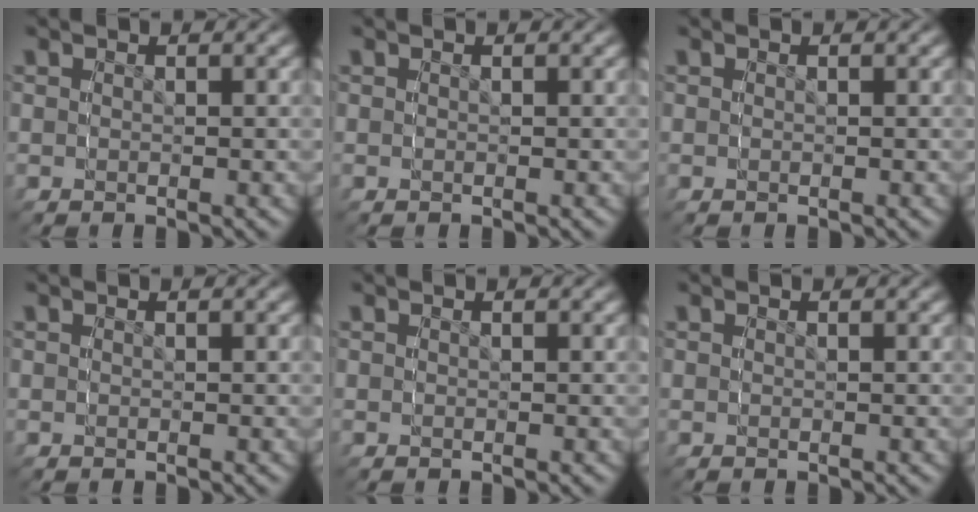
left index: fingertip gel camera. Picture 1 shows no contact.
{"total": 0.0}
{"total": 0.0}
{"total": 0.0}
{"total": 0.0}
{"total": 0.0}